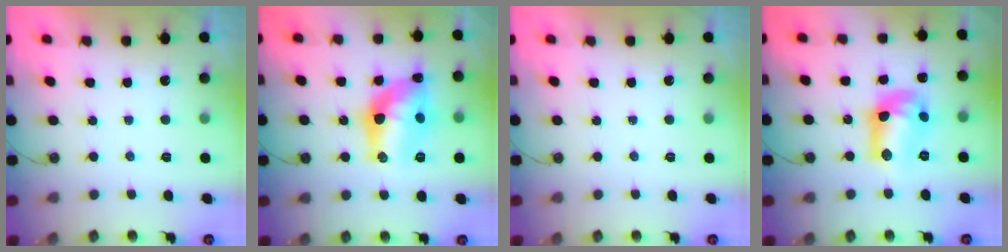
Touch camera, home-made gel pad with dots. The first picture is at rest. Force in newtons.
{"total": 14.5, "press": 14.5, "slide": 0.7}
{"total": 0.0}
{"total": 13.2, "press": 13.1, "slide": 1.0}